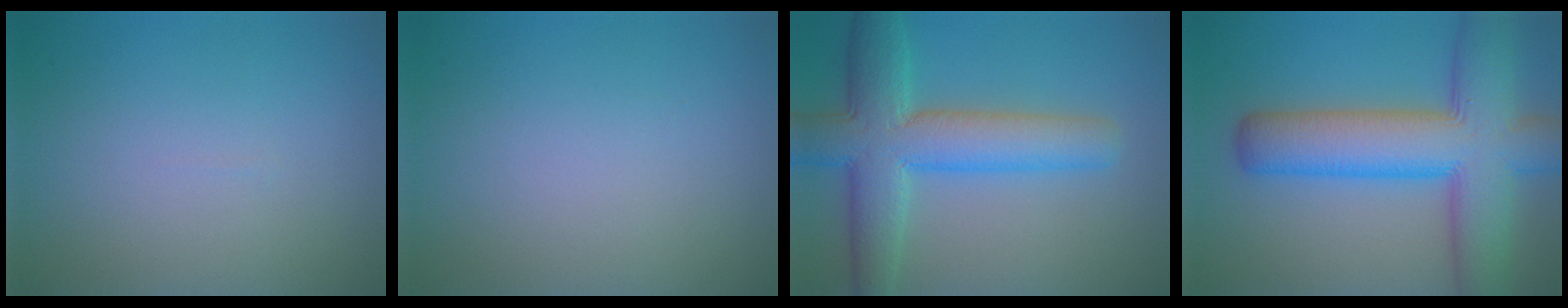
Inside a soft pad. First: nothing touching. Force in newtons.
{"total": 0.0}
{"total": 8.0, "press": 8.0, "slide": 0.5}
{"total": 11.1, "press": 11.1, "slide": 0.4}